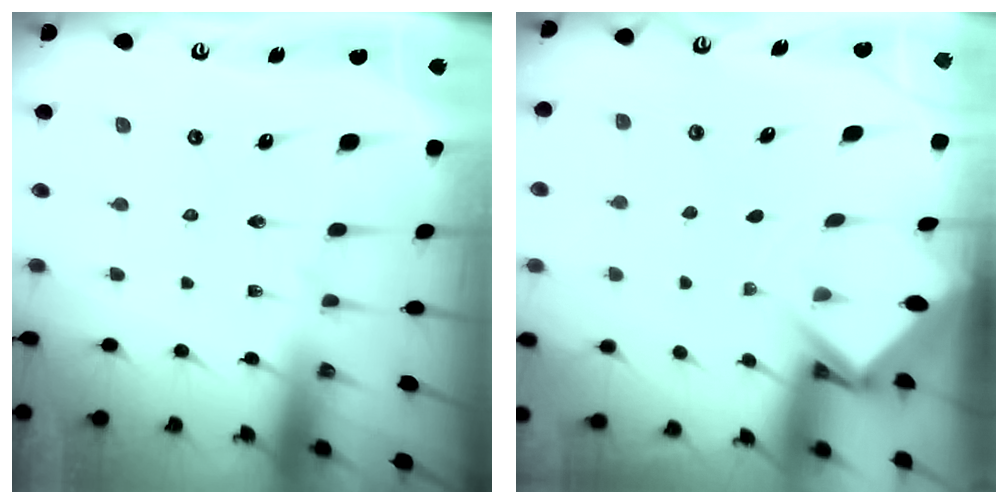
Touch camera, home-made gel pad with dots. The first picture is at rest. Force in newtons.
{"total": 3.0, "press": 3.0, "slide": 0.2}